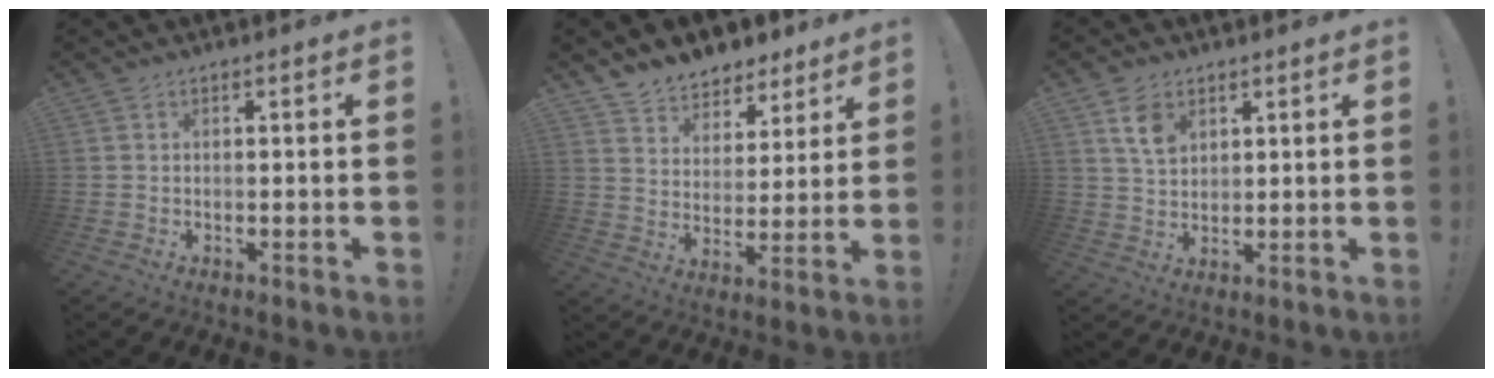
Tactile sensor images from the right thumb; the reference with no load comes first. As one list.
[{"total": 8.3, "force": [7.0, 4.5, 0.6], "torque": [-0.015, -0.064, 0.135]}, {"total": 7.2, "force": [3.7, 4.8, 3.9], "torque": [-0.056, -0.013, 0.069]}]